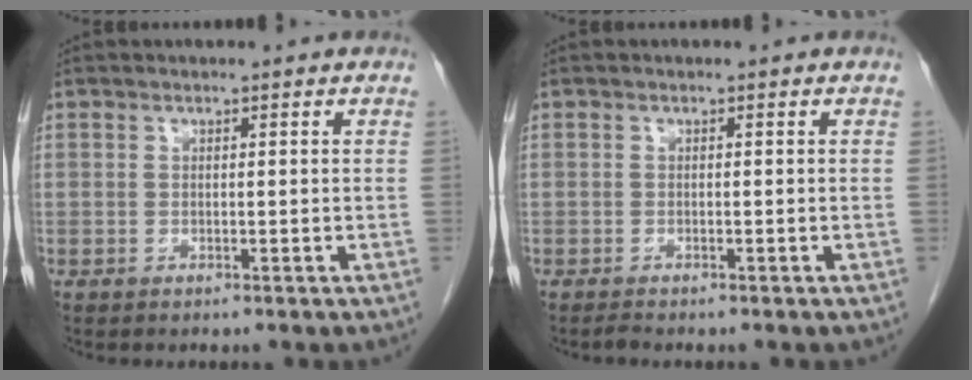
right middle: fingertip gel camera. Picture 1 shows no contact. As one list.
[{"total": 0.5, "force": [-0.5, -0.1, 0.1], "torque": [-0.008, -0.002, -0.012]}]